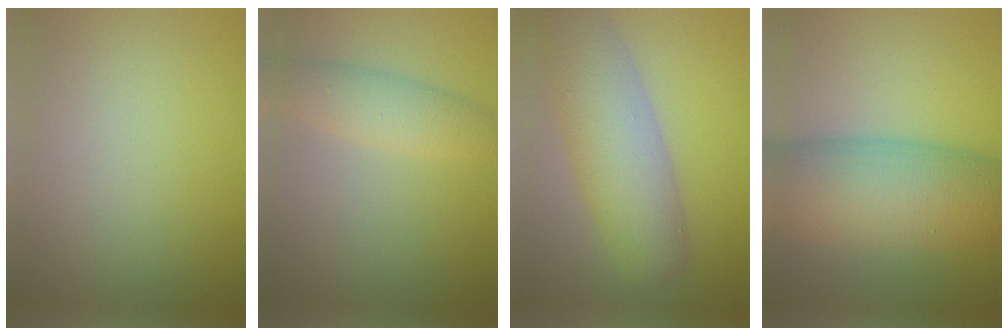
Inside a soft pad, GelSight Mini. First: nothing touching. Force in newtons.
{"total": 3.4, "press": 3.4, "slide": 0.1}
{"total": 8.0, "press": 8.0, "slide": 0.4}
{"total": 11.9, "press": 11.9, "slide": 0.5}